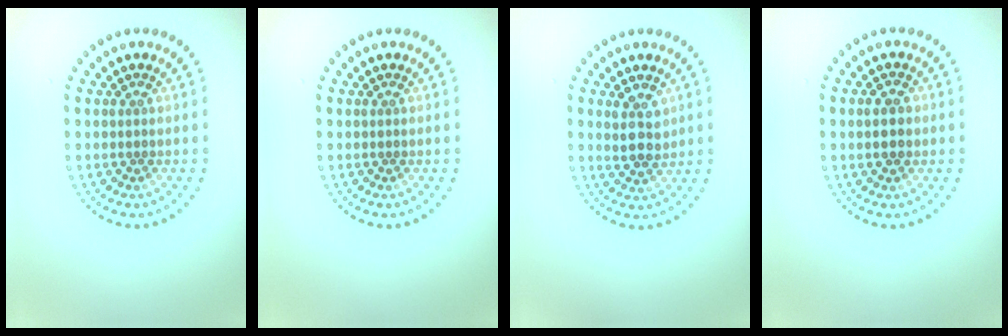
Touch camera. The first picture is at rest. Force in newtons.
{"total": 0.0}
{"total": 2.7, "press": 2.5, "slide": 1.0}
{"total": 2.5, "press": 2.5, "slide": 0.1}